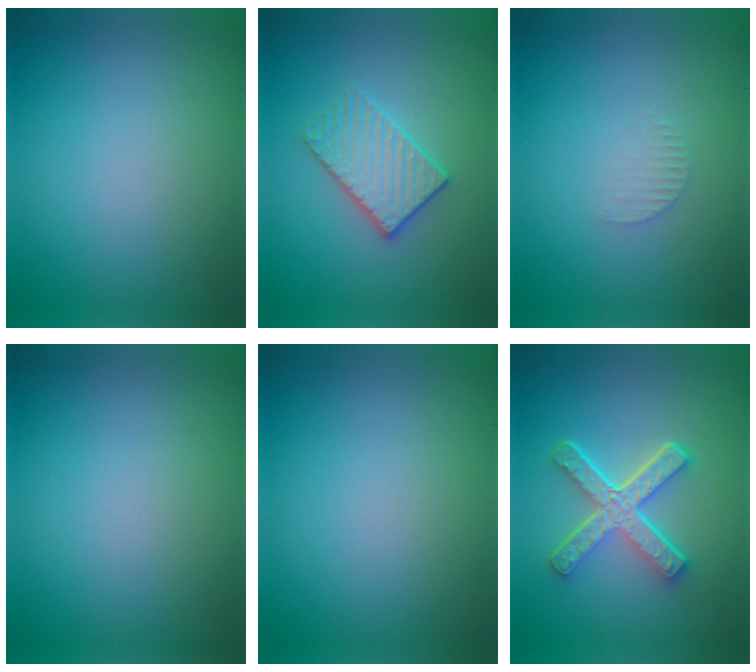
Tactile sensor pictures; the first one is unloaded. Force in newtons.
{"total": 3.3, "press": 3.1, "slide": 1.1}
{"total": 0.8, "press": 0.8, "slide": 0.2}
{"total": 0.0}
{"total": 0.0}
{"total": 5.3, "press": 3.9, "slide": 3.6}